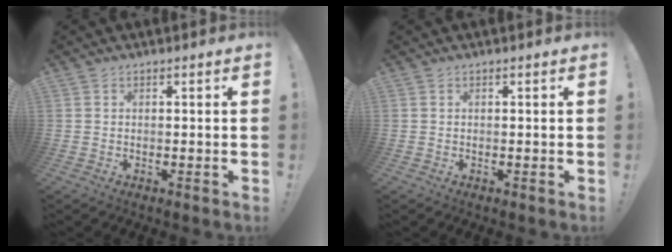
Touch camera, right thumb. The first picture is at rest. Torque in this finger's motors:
{"motor_torque": [-0.05, -0.05, 0.10, 0.03, 0.02]}